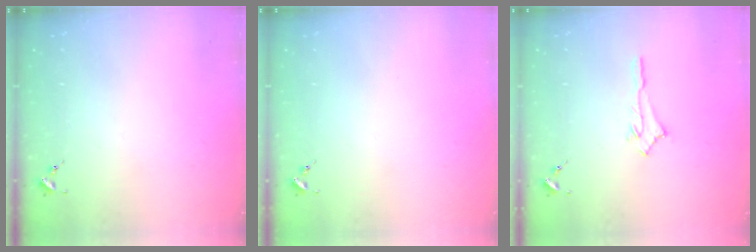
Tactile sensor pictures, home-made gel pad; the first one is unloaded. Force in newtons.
{"total": 0.0}
{"total": 2.5, "press": 2.5, "slide": 0.2}